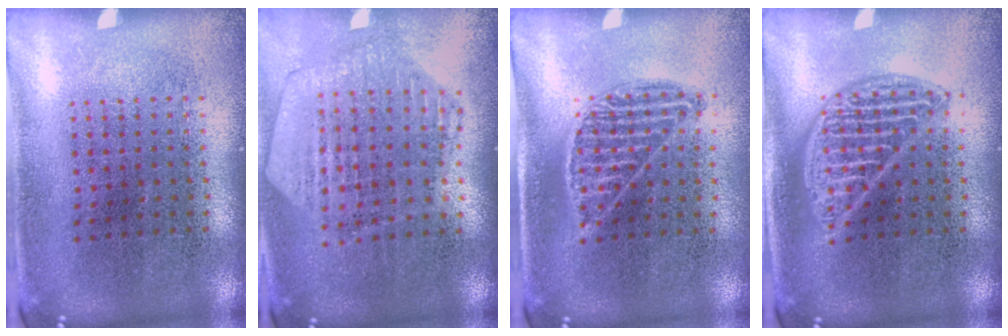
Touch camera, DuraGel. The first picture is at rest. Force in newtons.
{"total": 0.8, "press": 0.8, "slide": 0.1}
{"total": 0.9, "press": 0.9, "slide": 0.4}
{"total": 1.8, "press": 1.8, "slide": 0.2}